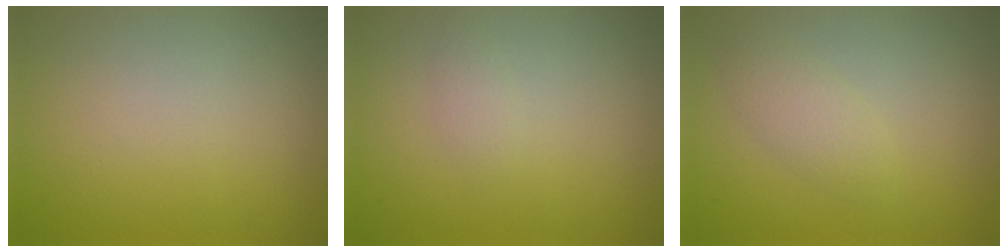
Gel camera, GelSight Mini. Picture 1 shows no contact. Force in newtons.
{"total": 0.9, "press": 0.9, "slide": 0.0}
{"total": 1.9, "press": 1.9, "slide": 0.0}